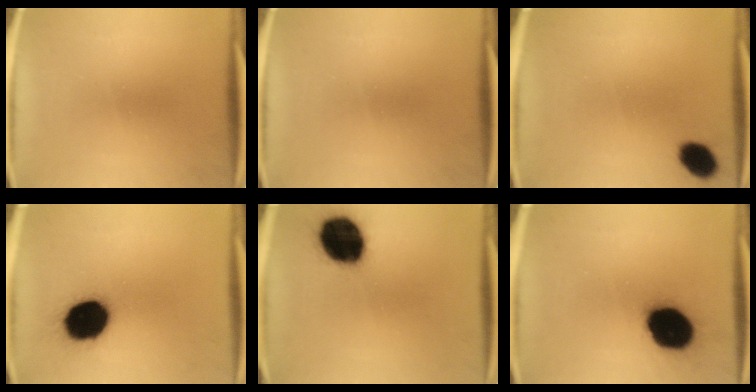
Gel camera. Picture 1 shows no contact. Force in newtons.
{"total": 0.0}
{"total": 6.2}
{"total": 18.1}
{"total": 19.2}
{"total": 19.3}